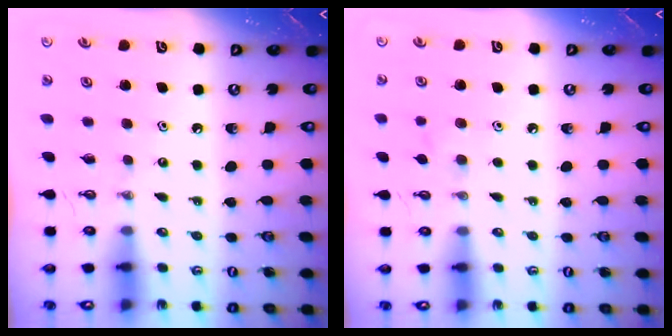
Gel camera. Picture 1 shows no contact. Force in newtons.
{"total": 4.8, "press": 4.6, "slide": 1.4}